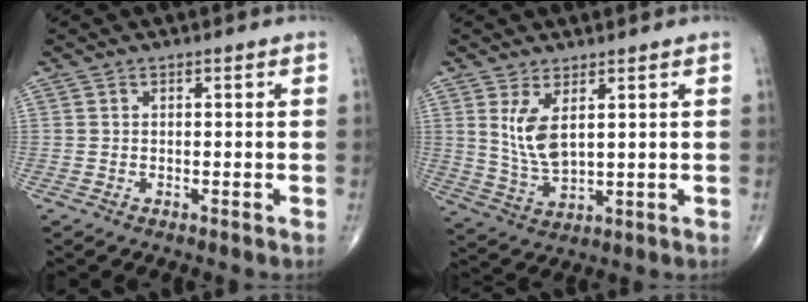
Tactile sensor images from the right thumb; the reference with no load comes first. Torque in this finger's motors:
{"motor_torque": [-0.47, 0.76, 0.75, 0.38, 0.07]}